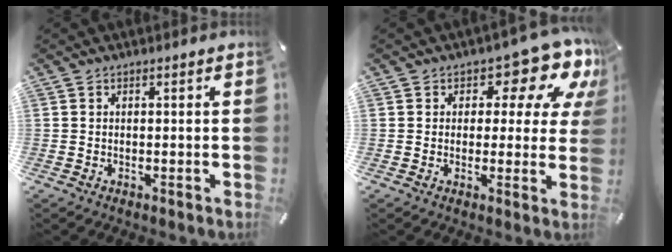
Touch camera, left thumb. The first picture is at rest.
{"total": 12.5, "force": [7.0, 6.6, 8.0], "torque": [-0.101, -0.048, 0.117]}